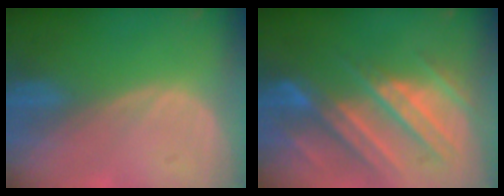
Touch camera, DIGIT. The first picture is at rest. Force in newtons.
{"total": 11.1, "press": 9.8, "slide": 5.2}